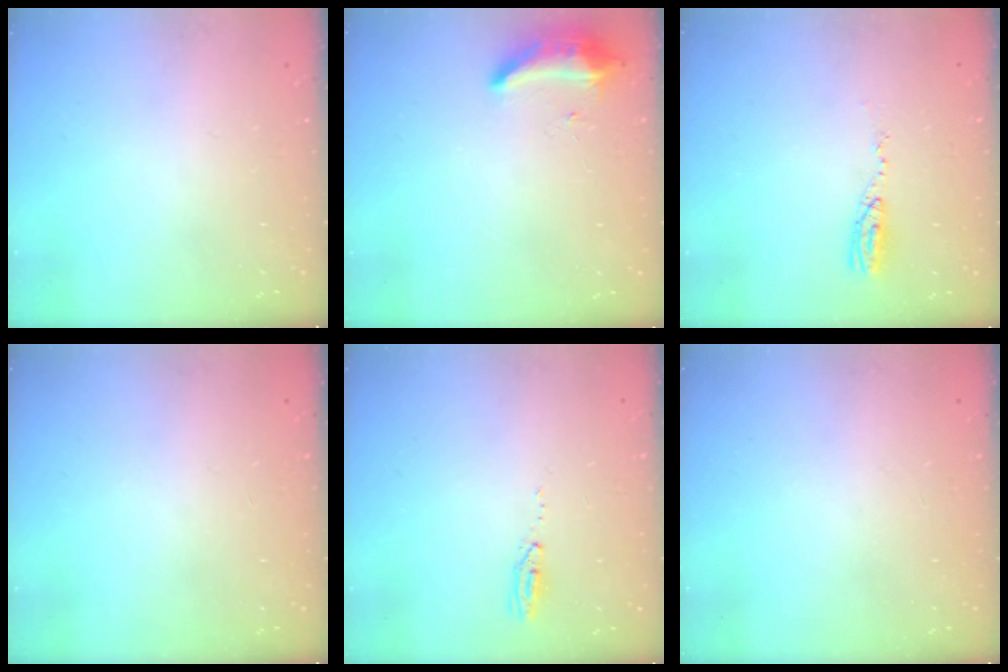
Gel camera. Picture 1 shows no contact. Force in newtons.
{"total": 8.2, "press": 8.2, "slide": 0.7}
{"total": 6.3, "press": 6.1, "slide": 1.6}
{"total": 0.0}
{"total": 3.7, "press": 3.5, "slide": 1.3}
{"total": 0.0}